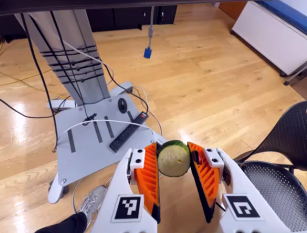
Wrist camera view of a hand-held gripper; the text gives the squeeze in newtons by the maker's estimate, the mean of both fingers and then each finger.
{"total": 7.1, "left": 7.3, "right": 7.0}